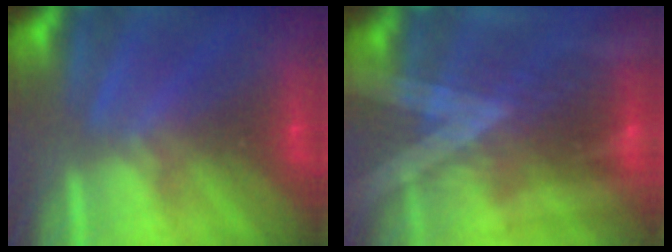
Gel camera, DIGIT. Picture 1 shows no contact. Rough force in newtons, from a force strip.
{"total": 3.1}